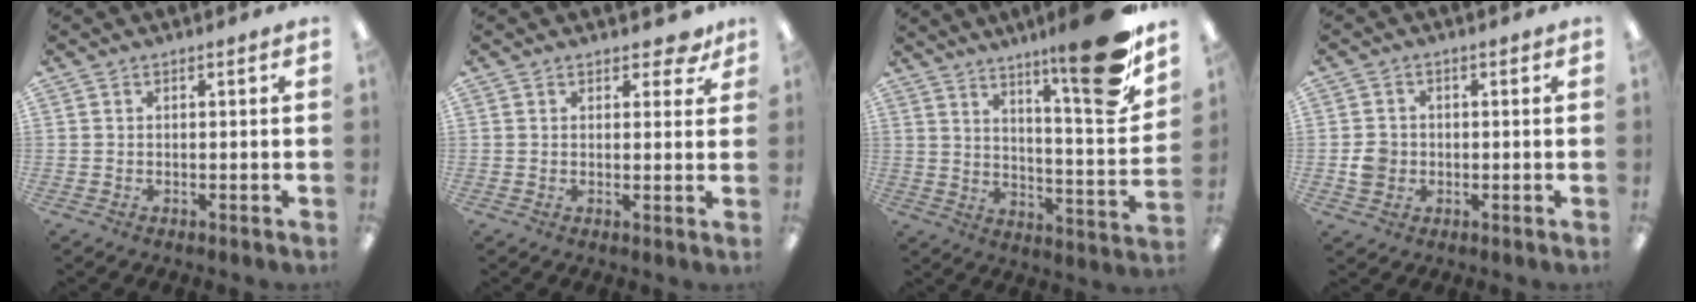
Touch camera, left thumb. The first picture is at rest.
{"total": 3.9, "force": [2.6, 2.0, 2.0], "torque": [-0.012, -0.009, 0.041]}
{"total": 20.3, "force": [14.1, 3.1, 14.2], "torque": [-0.201, -0.106, 0.218]}
{"total": 4.1, "force": [-0.6, 3.8, 1.4], "torque": [-0.010, 0.001, -0.013]}